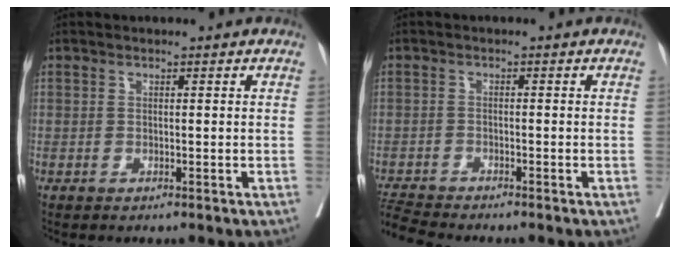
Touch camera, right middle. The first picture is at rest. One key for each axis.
{"total": 4.2, "fx": -4.1, "fy": -0.7, "fz": 0.4, "tx": -0.014, "ty": -0.019, "tz": -0.078}